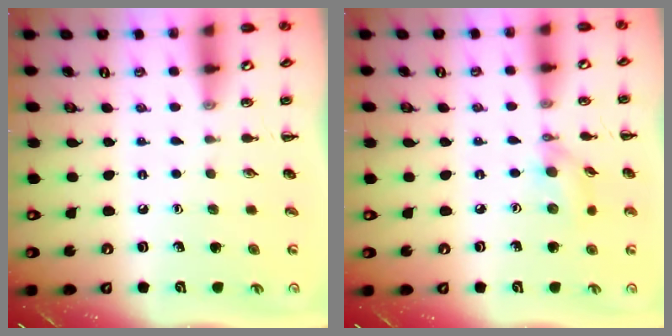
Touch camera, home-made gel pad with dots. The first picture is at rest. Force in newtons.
{"total": 6.8, "press": 6.8, "slide": 0.9}